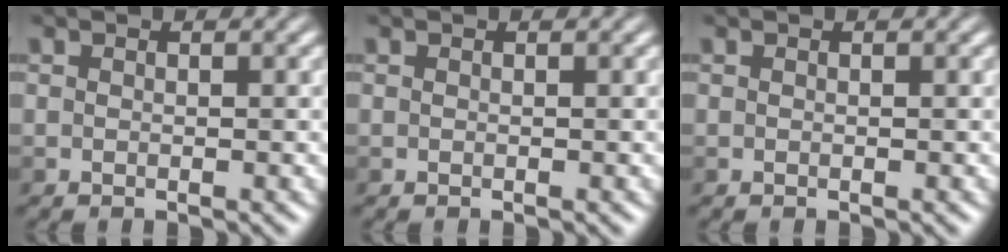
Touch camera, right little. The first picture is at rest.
{"total": 0.0}
{"total": 0.0}